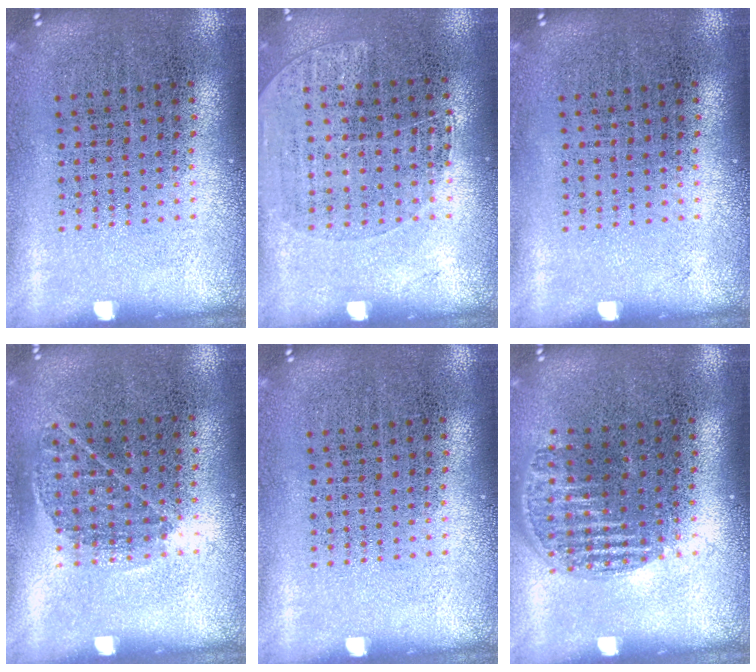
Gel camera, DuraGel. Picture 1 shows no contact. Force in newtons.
{"total": 1.1, "press": 1.0, "slide": 0.5}
{"total": 0.0}
{"total": 0.8, "press": 0.6, "slide": 0.6}
{"total": 0.0}
{"total": 1.2, "press": 1.0, "slide": 0.6}